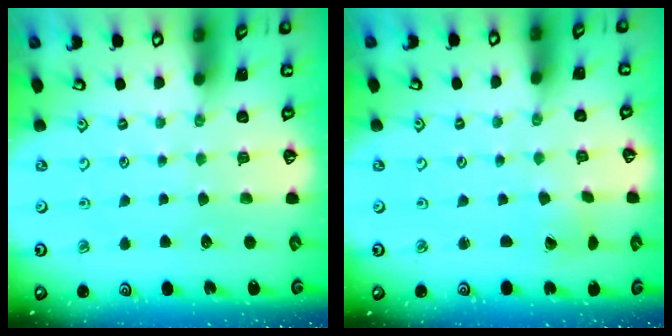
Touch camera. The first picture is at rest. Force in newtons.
{"total": 1.2, "press": 1.2, "slide": 0.1}